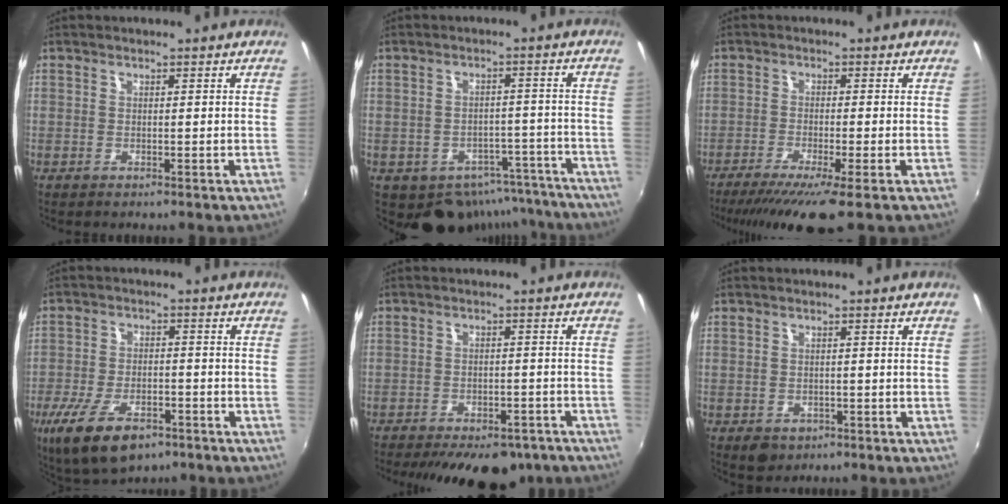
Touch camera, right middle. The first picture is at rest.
{"total": 12.9, "force": [-9.8, 7.8, 3.5], "torque": [-0.067, 0.021, -0.096]}
{"total": 8.8, "force": [-6.4, -0.2, 6.0], "torque": [-0.128, -0.032, -0.107]}
{"total": 13.0, "force": [-7.9, 5.9, 8.6], "torque": [-0.188, -0.031, -0.134]}
{"total": 16.4, "force": [-12.5, 7.2, 7.8], "torque": [-0.159, -0.013, -0.155]}
{"total": 3.3, "force": [-1.7, 2.5, 1.4], "torque": [-0.031, -0.007, -0.018]}